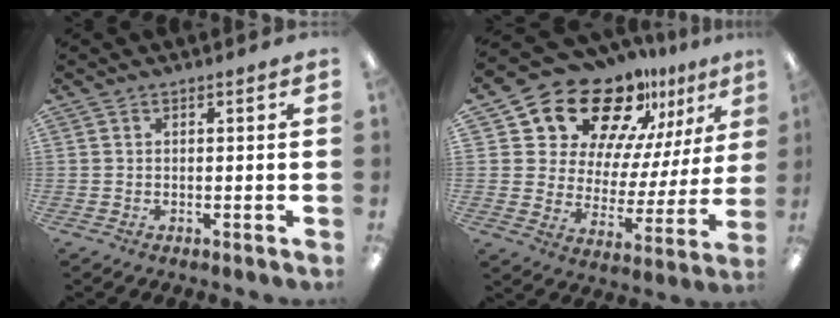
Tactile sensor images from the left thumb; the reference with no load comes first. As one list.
[{"total": 19.4, "force": [15.6, 9.1, 7.0], "torque": [-0.129, -0.119, 0.275]}]